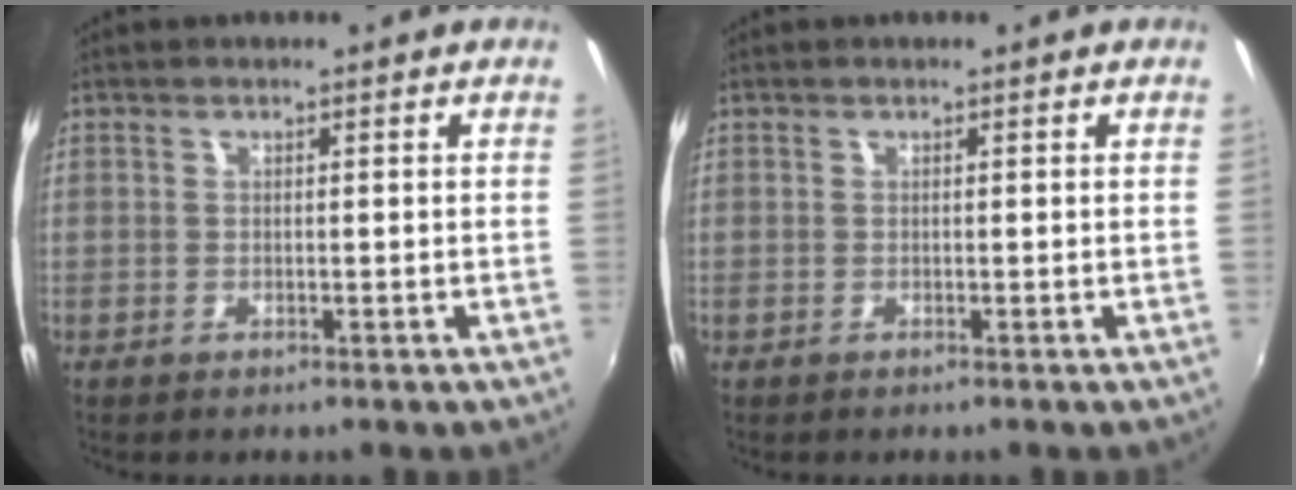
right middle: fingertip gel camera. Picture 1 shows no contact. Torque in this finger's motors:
{"motor_torque": [0.04, 0.19, -0.02, 0.00]}